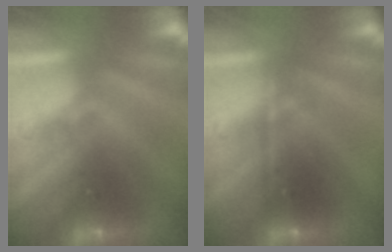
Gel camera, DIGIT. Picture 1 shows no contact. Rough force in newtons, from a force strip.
{"total": 2.4}